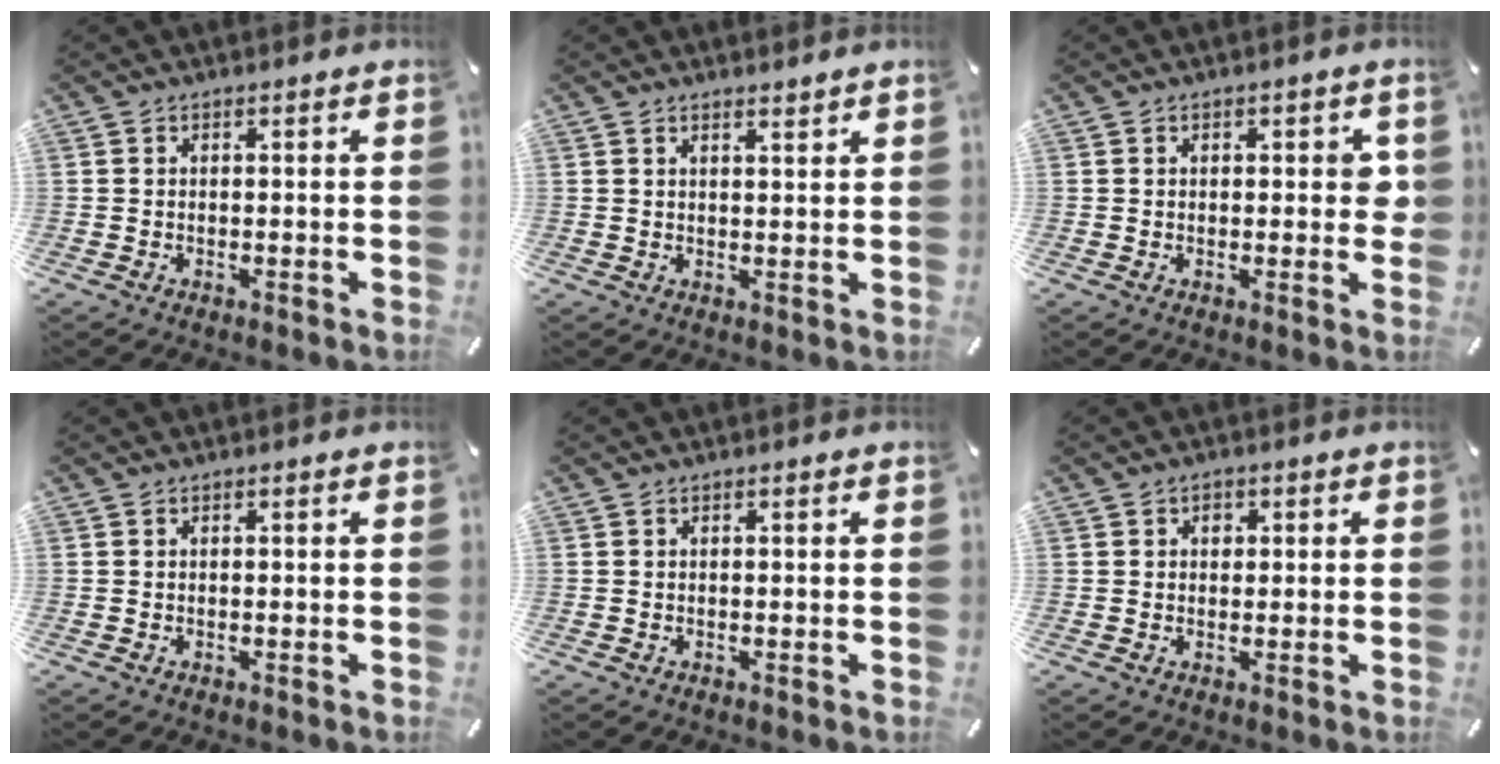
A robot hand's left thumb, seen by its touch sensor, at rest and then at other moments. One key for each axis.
{"total": 1.7, "fx": 1.6, "fy": 0.1, "fz": 0.4, "tx": -0.008, "ty": -0.007, "tz": 0.031}
{"total": 3.1, "fx": 0.3, "fy": 1.7, "fz": 2.6, "tx": -0.026, "ty": 0.000, "tz": -0.001}
{"total": 0.0}
{"total": 0.0}
{"total": 1.7, "fx": 0.3, "fy": 1.5, "fz": 0.8, "tx": -0.001, "ty": 0.003, "tz": 0.000}